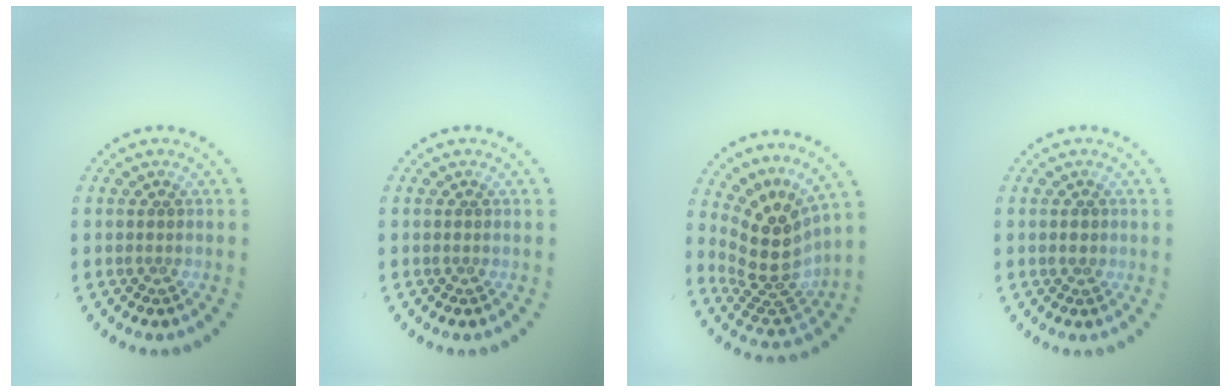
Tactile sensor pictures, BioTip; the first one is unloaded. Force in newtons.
{"total": 0.0}
{"total": 4.8, "press": 3.5, "slide": 3.2}
{"total": 1.1, "press": 1.1, "slide": 0.1}